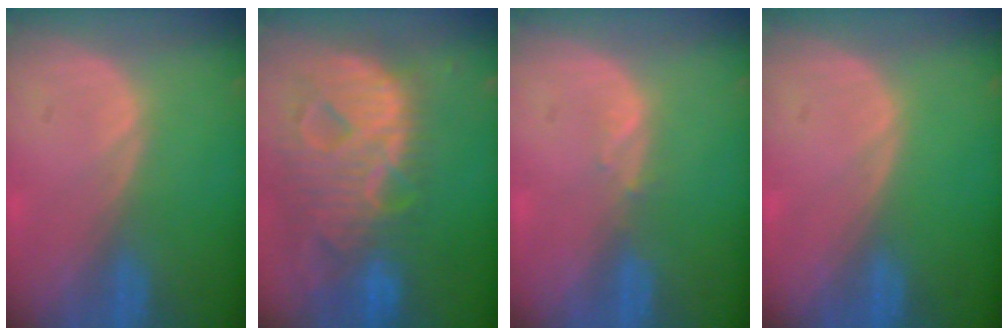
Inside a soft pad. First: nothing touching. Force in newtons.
{"total": 13.1, "press": 11.1, "slide": 6.9}
{"total": 1.1, "press": 1.0, "slide": 0.4}
{"total": 0.0}